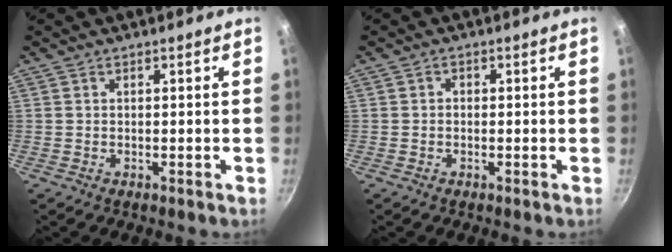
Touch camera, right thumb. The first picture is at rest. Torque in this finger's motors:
{"motor_torque": [-0.53, -0.41, -0.25, 0.34, -0.03]}